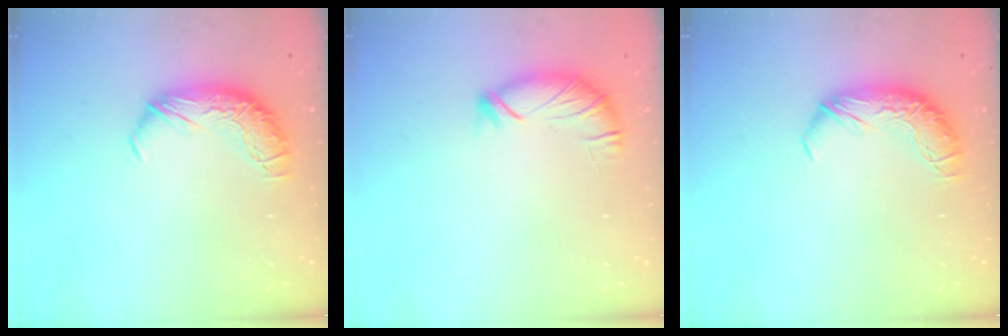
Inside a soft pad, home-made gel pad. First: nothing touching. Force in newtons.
{"total": 4.0, "press": 3.9, "slide": 0.8}
{"total": 0.0}